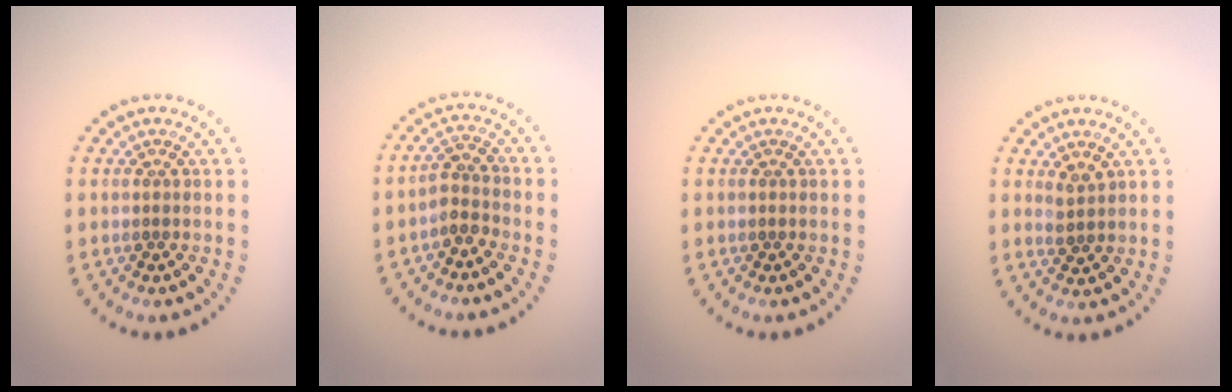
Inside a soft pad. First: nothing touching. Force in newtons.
{"total": 1.9, "press": 1.5, "slide": 1.0}
{"total": 0.0}
{"total": 1.3, "press": 1.0, "slide": 0.9}